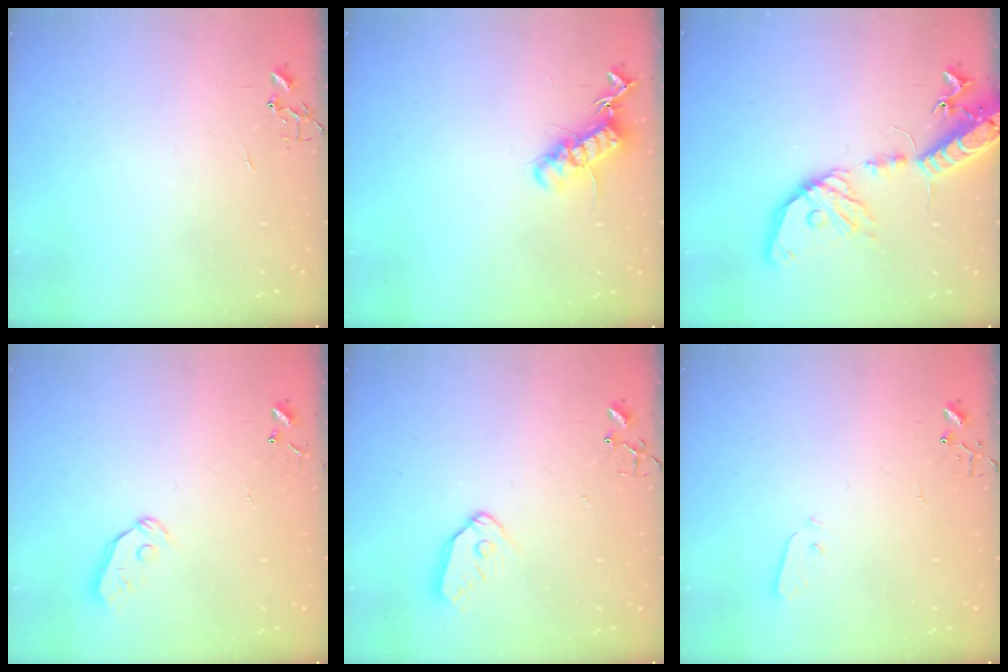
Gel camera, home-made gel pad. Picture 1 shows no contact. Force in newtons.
{"total": 13.8, "press": 13.7, "slide": 1.3}
{"total": 19.5, "press": 19.2, "slide": 3.6}
{"total": 5.3, "press": 5.3, "slide": 0.4}
{"total": 9.0, "press": 8.9, "slide": 0.9}
{"total": 3.2, "press": 3.2, "slide": 0.1}